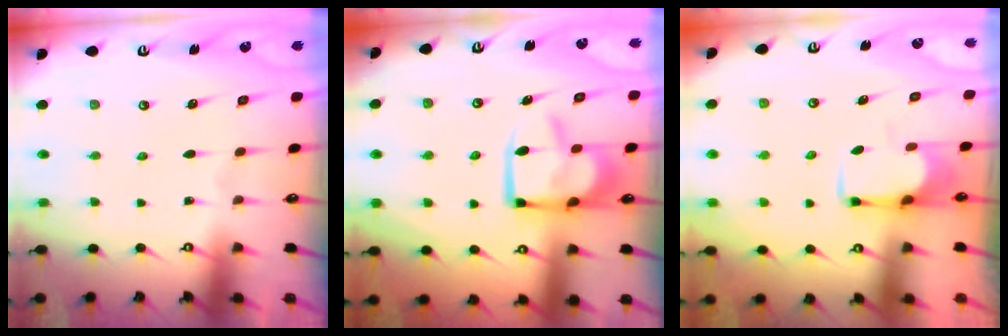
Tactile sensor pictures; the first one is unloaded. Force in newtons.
{"total": 11.3, "press": 11.2, "slide": 1.3}
{"total": 2.5, "press": 2.3, "slide": 0.9}